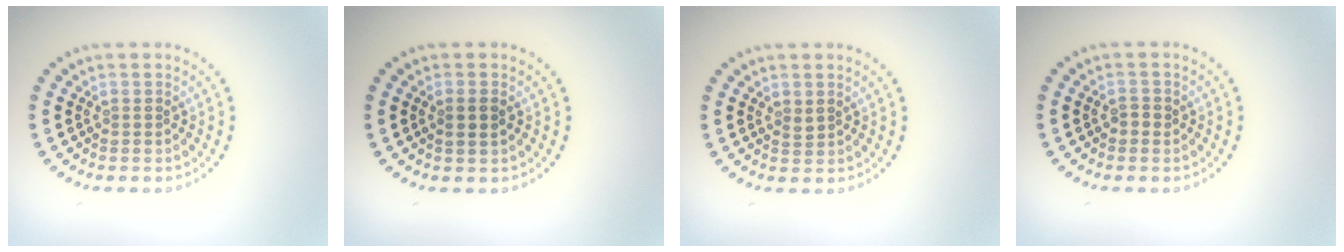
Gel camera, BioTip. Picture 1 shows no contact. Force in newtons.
{"total": 1.5, "press": 1.4, "slide": 0.4}
{"total": 0.6, "press": 0.5, "slide": 0.3}
{"total": 0.9, "press": 0.9, "slide": 0.3}